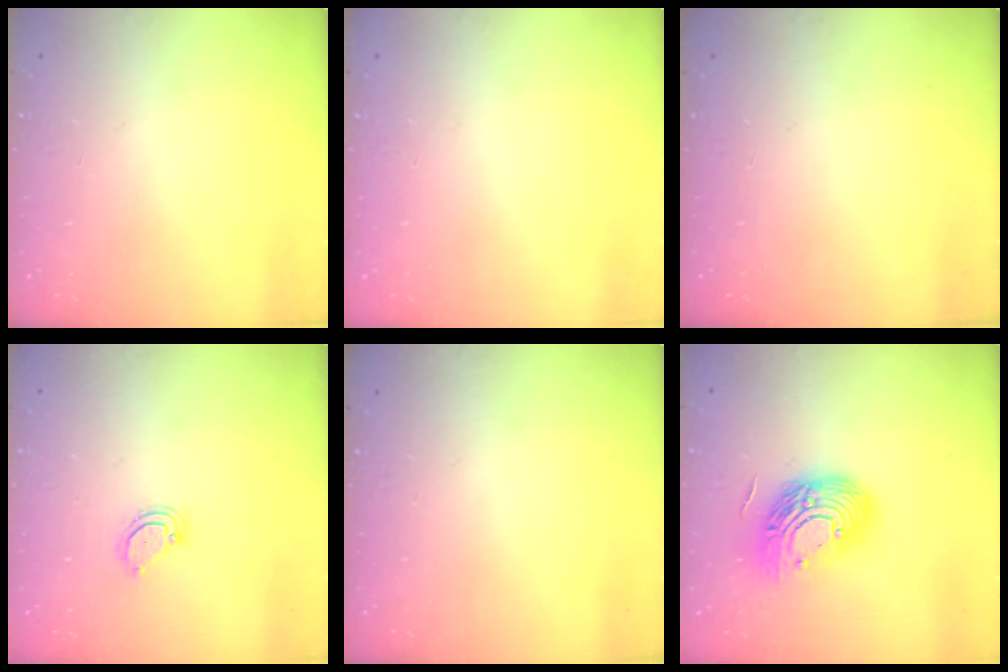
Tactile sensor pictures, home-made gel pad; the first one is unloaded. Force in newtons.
{"total": 0.0}
{"total": 0.0}
{"total": 4.0, "press": 4.0, "slide": 0.3}
{"total": 0.0}
{"total": 17.3, "press": 17.2, "slide": 1.2}